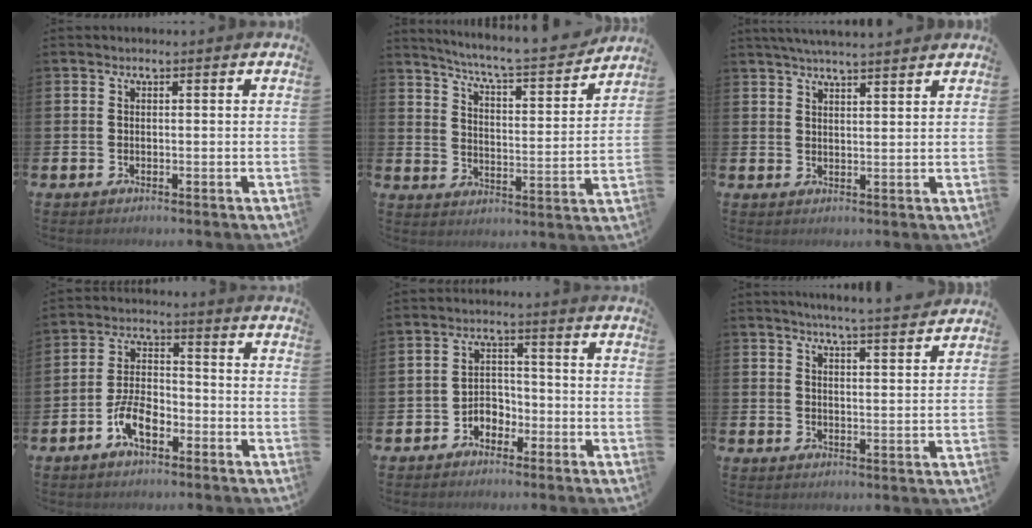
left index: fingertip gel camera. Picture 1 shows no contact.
{"total": 6.5, "force": [6.2, 0.0, 2.1], "torque": [-0.063, -0.056, 0.098]}
{"total": 4.1, "force": [4.0, -0.1, 1.1], "torque": [-0.026, -0.010, 0.072]}
{"total": 5.9, "force": [-3.0, 2.8, 4.2], "torque": [-0.089, 0.007, -0.060]}
{"total": 2.9, "force": [-2.1, 1.9, 0.6], "torque": [-0.020, 0.005, -0.049]}
{"total": 5.2, "force": [5.0, -0.9, 1.1], "torque": [-0.023, -0.035, 0.086]}